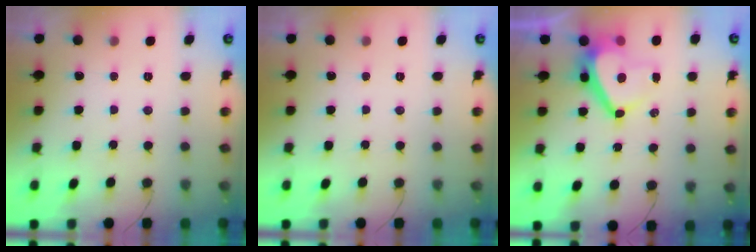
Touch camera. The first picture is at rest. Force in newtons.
{"total": 0.0}
{"total": 9.9, "press": 9.8, "slide": 1.2}